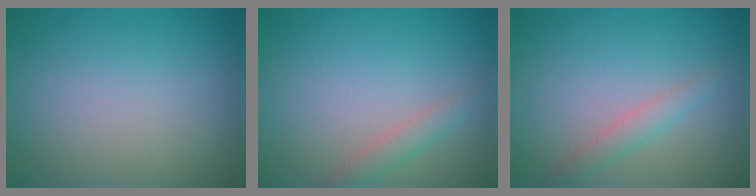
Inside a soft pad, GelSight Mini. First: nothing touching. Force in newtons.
{"total": 1.6, "press": 1.6, "slide": 0.2}
{"total": 1.7, "press": 1.7, "slide": 0.0}